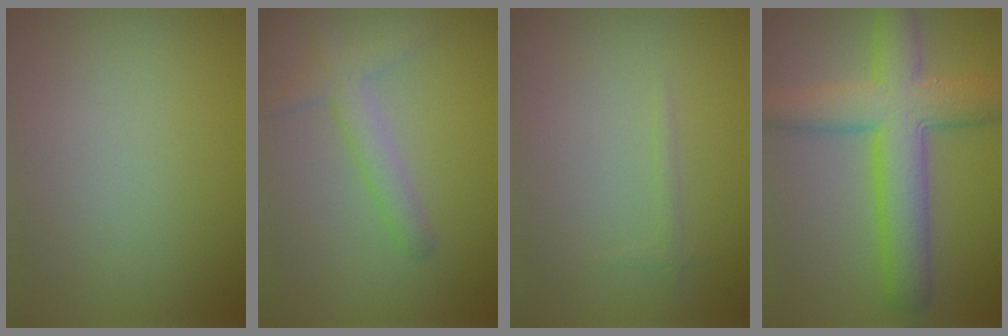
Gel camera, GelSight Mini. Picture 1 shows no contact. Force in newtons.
{"total": 2.8, "press": 2.8, "slide": 0.1}
{"total": 0.6, "press": 0.6, "slide": 0.1}
{"total": 8.1, "press": 8.1, "slide": 0.1}